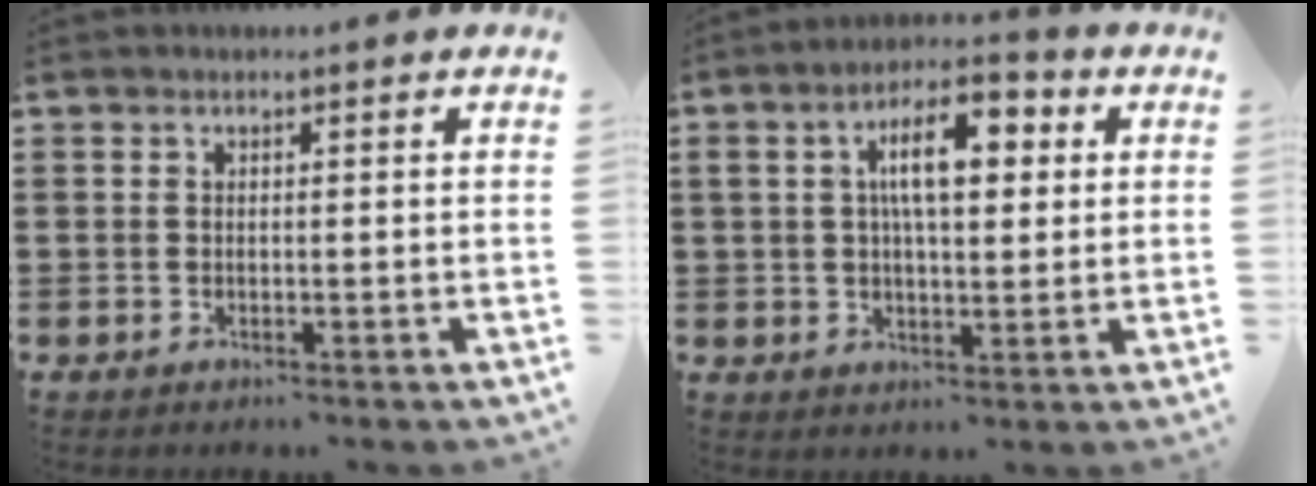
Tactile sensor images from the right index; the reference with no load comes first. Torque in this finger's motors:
{"motor_torque": [2.14, 0.00, 1.06, 0.21]}